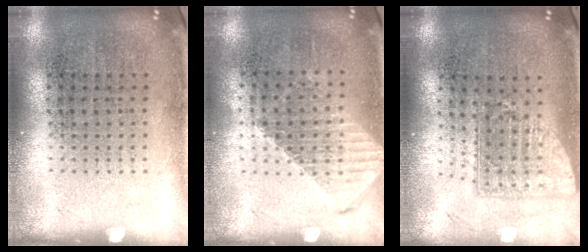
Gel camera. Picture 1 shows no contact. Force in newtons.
{"total": 1.2, "press": 1.1, "slide": 0.5}
{"total": 1.6, "press": 1.2, "slide": 1.0}